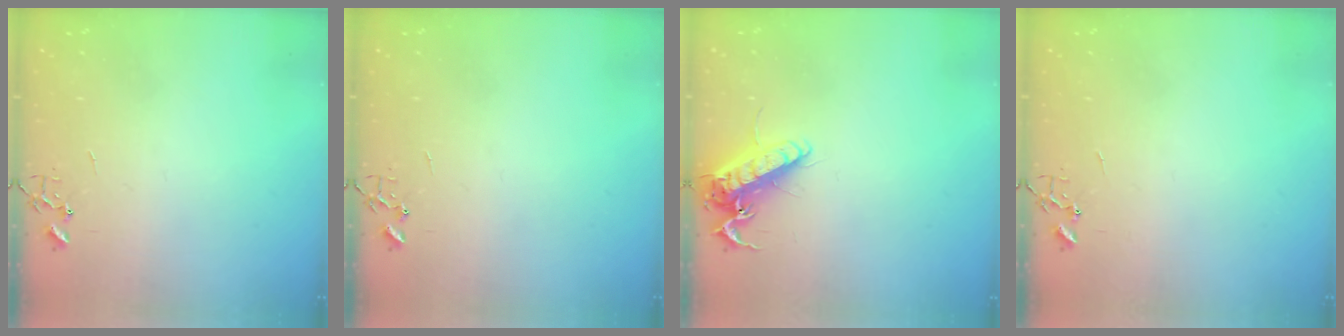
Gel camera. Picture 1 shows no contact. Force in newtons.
{"total": 0.0}
{"total": 12.8, "press": 12.6, "slide": 2.4}
{"total": 0.0}